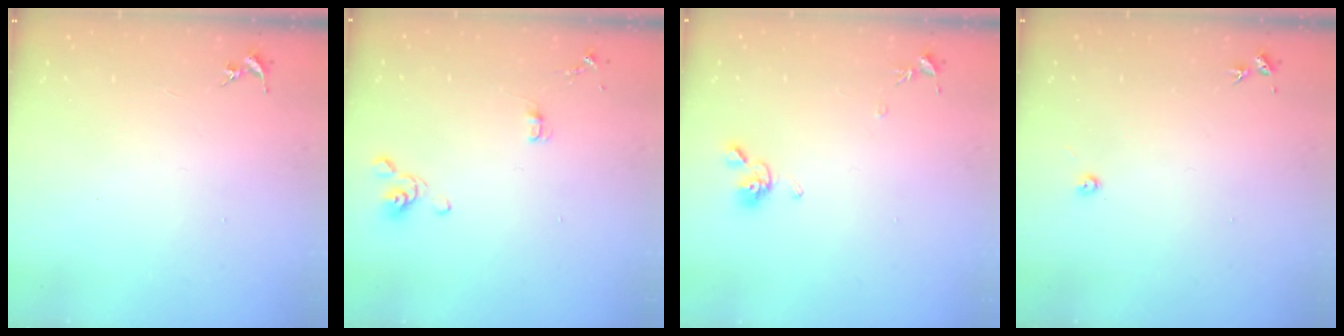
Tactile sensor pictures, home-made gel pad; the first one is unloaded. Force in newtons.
{"total": 4.1, "press": 3.9, "slide": 1.4}
{"total": 8.6, "press": 8.5, "slide": 1.1}
{"total": 4.1, "press": 4.1, "slide": 0.4}